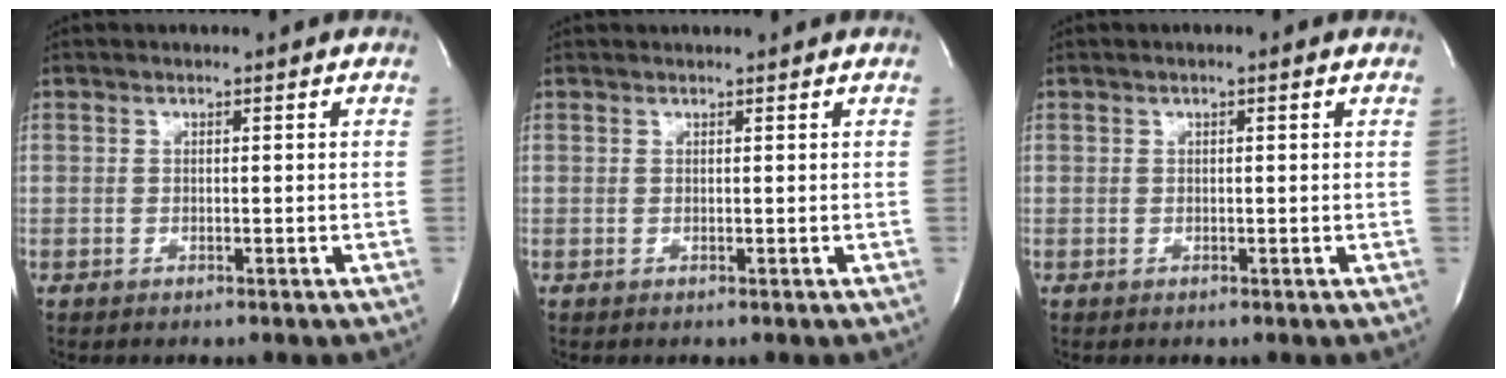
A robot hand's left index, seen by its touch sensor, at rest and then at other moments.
{"total": 1.7, "force": [1.7, 0.0, 0.3], "torque": [-0.004, 0.019, 0.026]}
{"total": 0.9, "force": [0.4, 0.1, 0.8], "torque": [-0.015, 0.006, 0.005]}